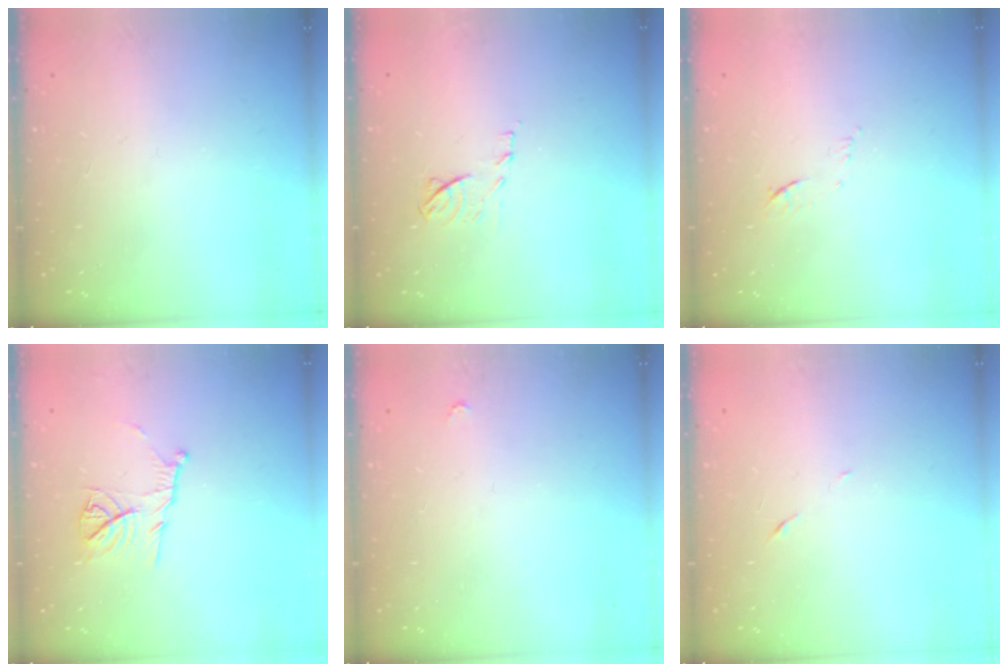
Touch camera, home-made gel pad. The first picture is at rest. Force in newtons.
{"total": 7.6, "press": 7.6, "slide": 0.7}
{"total": 6.2, "press": 6.2, "slide": 0.9}
{"total": 10.3, "press": 10.3, "slide": 0.1}
{"total": 2.8, "press": 2.8, "slide": 0.4}
{"total": 5.0, "press": 4.8, "slide": 1.4}